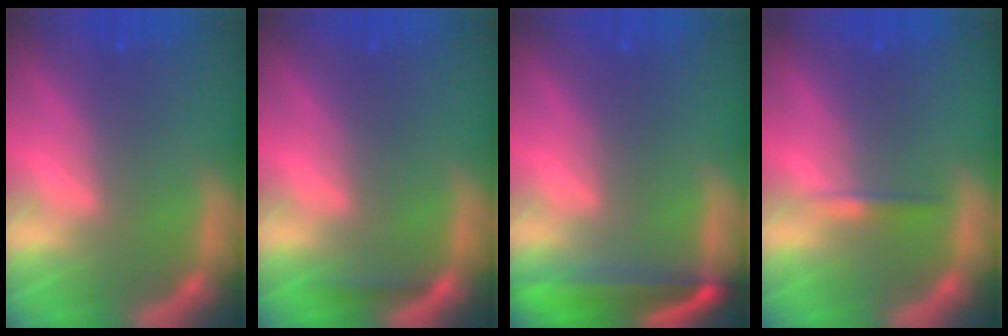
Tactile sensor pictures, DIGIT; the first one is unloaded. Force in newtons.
{"total": 0.9}
{"total": 5.5}
{"total": 0.9}